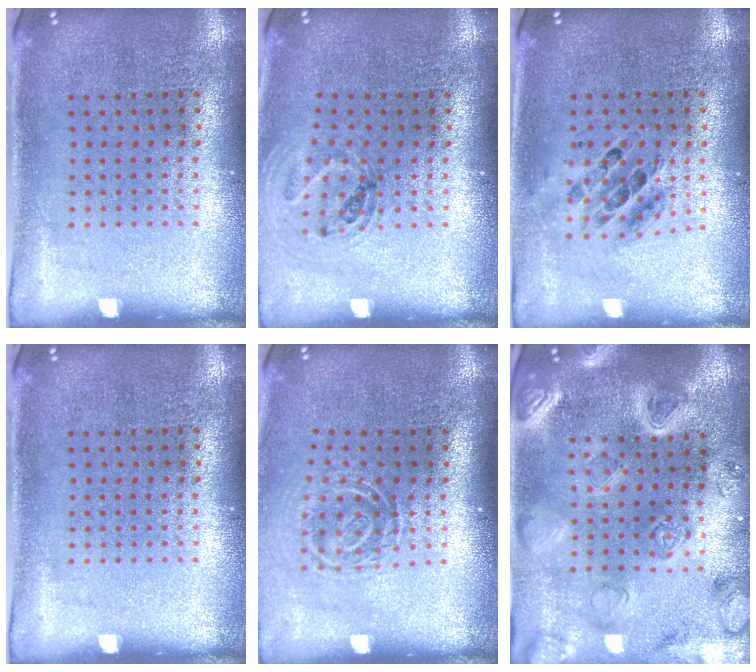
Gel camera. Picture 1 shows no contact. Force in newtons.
{"total": 1.0, "press": 1.0, "slide": 0.1}
{"total": 0.7, "press": 0.7, "slide": 0.1}
{"total": 0.0}
{"total": 1.8, "press": 1.2, "slide": 1.3}
{"total": 4.0, "press": 3.7, "slide": 1.7}